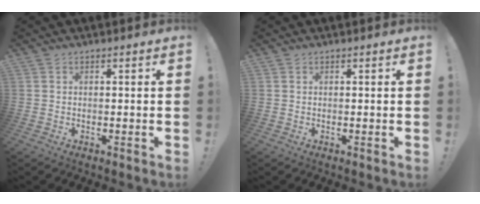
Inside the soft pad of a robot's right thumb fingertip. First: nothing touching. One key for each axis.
{"total": 0.0}